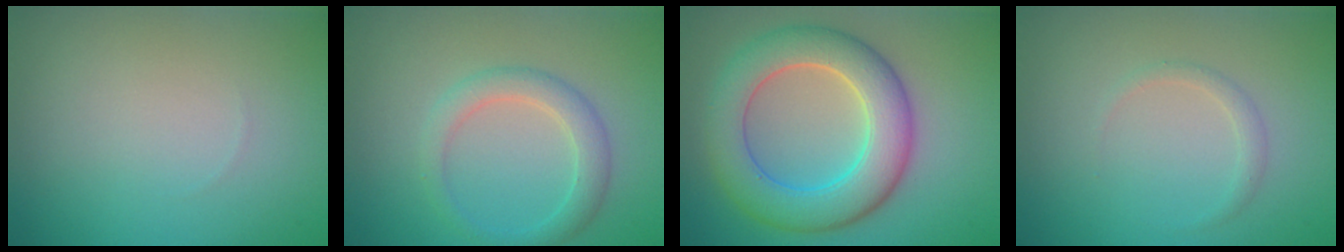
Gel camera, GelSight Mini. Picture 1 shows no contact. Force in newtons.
{"total": 2.7, "press": 2.7, "slide": 0.1}
{"total": 7.8, "press": 7.8, "slide": 0.3}
{"total": 1.0, "press": 1.0, "slide": 0.1}